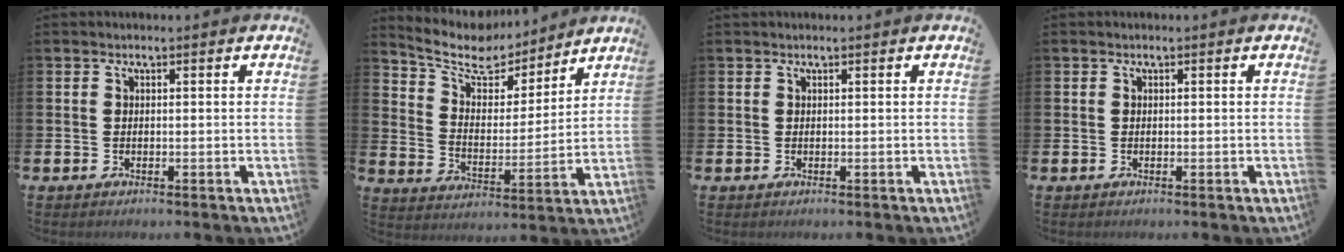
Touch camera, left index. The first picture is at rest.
{"total": 8.7, "force": [7.8, 3.2, 2.1], "torque": [-0.073, -0.059, 0.134]}
{"total": 0.0}
{"total": 0.0}